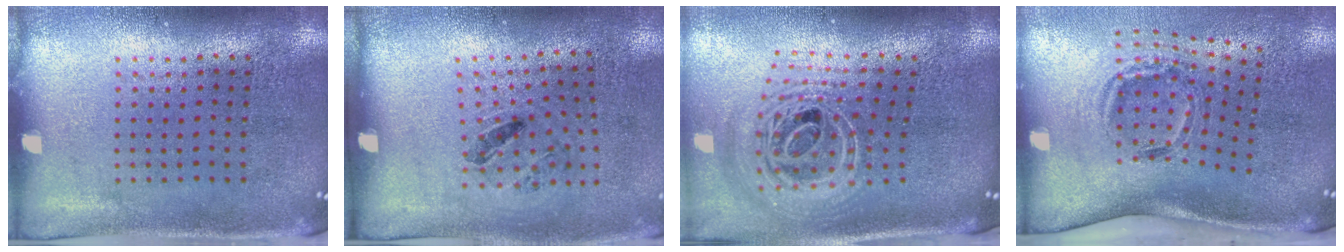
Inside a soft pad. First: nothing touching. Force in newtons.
{"total": 1.3, "press": 0.7, "slide": 1.1}
{"total": 2.8, "press": 2.0, "slide": 2.0}
{"total": 1.9, "press": 1.3, "slide": 1.3}